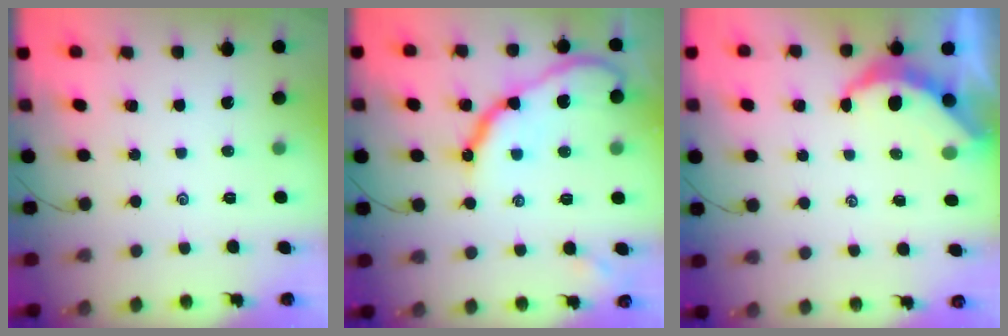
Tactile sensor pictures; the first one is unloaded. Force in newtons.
{"total": 12.4, "press": 12.4, "slide": 0.6}
{"total": 6.1, "press": 6.1, "slide": 0.5}